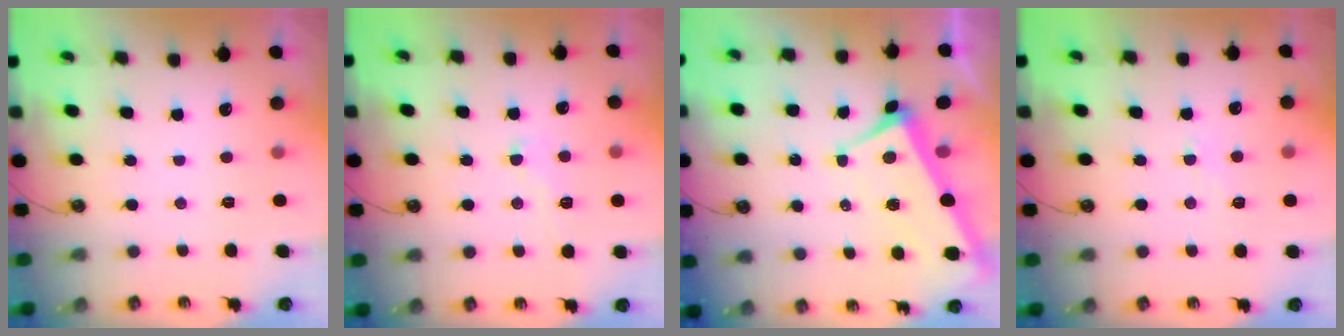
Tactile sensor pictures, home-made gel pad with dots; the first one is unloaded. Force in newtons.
{"total": 0.9, "press": 0.4, "slide": 0.8}
{"total": 1.7, "press": 1.5, "slide": 0.8}
{"total": 1.1, "press": 1.0, "slide": 0.5}